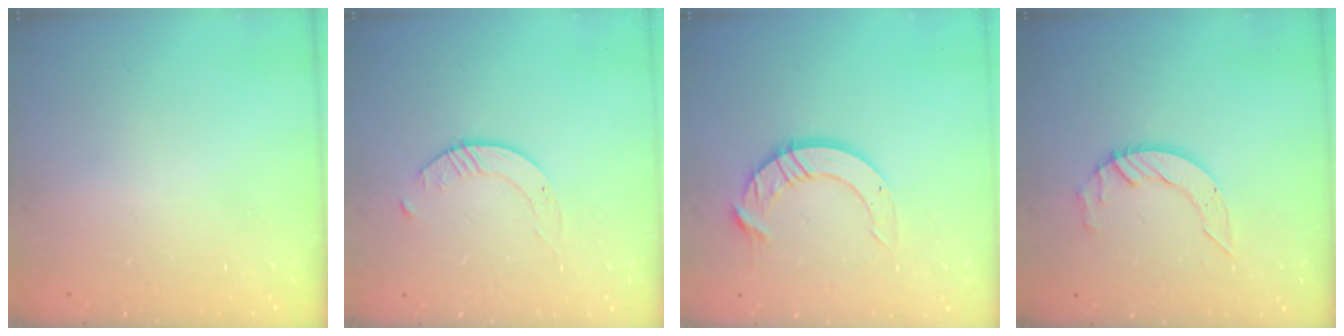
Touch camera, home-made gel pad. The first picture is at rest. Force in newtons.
{"total": 2.8, "press": 2.8, "slide": 0.3}
{"total": 12.6, "press": 12.6, "slide": 1.3}
{"total": 6.8, "press": 6.8, "slide": 0.3}